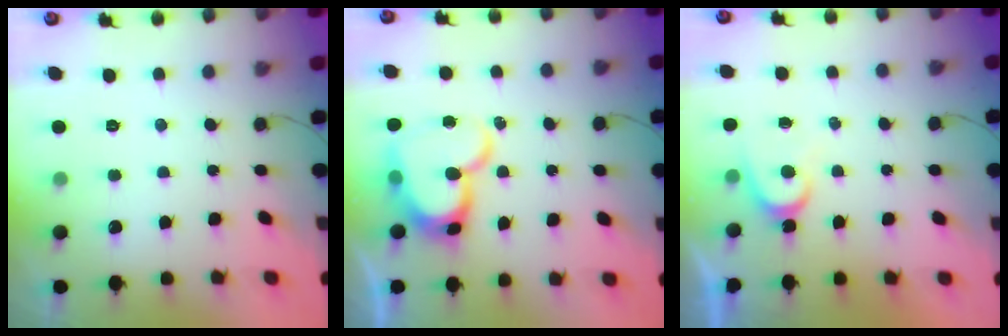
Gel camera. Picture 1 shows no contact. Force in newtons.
{"total": 15.7, "press": 15.6, "slide": 1.1}
{"total": 5.1, "press": 5.1, "slide": 0.5}